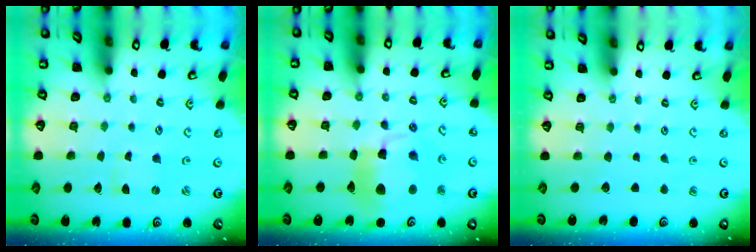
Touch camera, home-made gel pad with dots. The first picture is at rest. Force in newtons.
{"total": 17.6, "press": 17.5, "slide": 2.3}
{"total": 0.0}